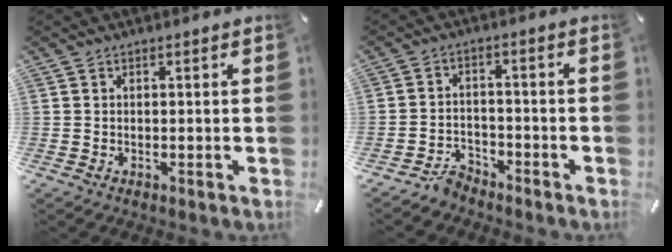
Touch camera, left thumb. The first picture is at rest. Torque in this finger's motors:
{"motor_torque": [-0.24, -0.27, -0.06, 0.12, 0.01]}